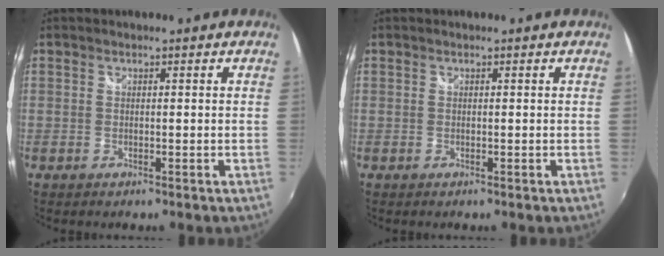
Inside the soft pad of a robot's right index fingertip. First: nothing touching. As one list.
[{"total": 0.0}]